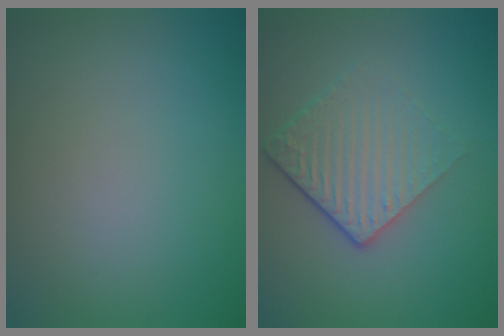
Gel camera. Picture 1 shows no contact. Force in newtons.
{"total": 4.4, "press": 2.9, "slide": 3.3}